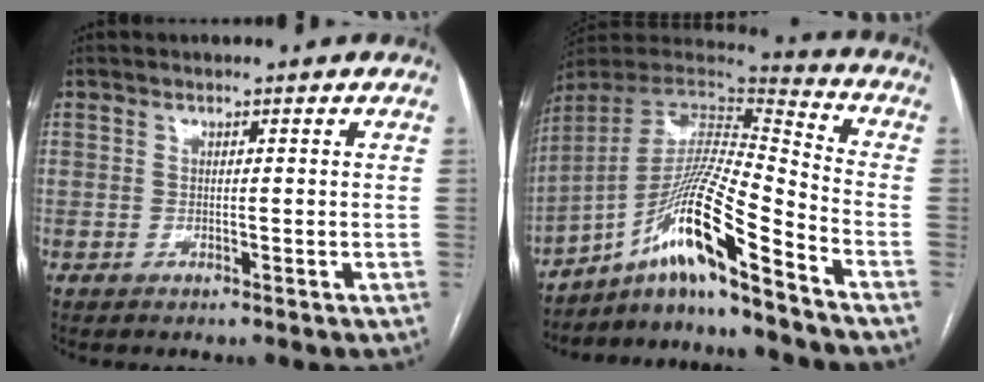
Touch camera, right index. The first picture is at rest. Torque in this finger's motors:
{"motor_torque": [1.55, -0.58, 0.57, 0.18]}